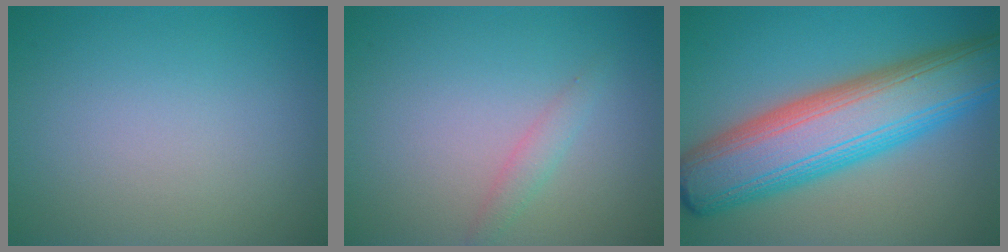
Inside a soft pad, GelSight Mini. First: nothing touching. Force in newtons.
{"total": 1.3, "press": 1.3, "slide": 0.0}
{"total": 11.8, "press": 11.8, "slide": 0.4}